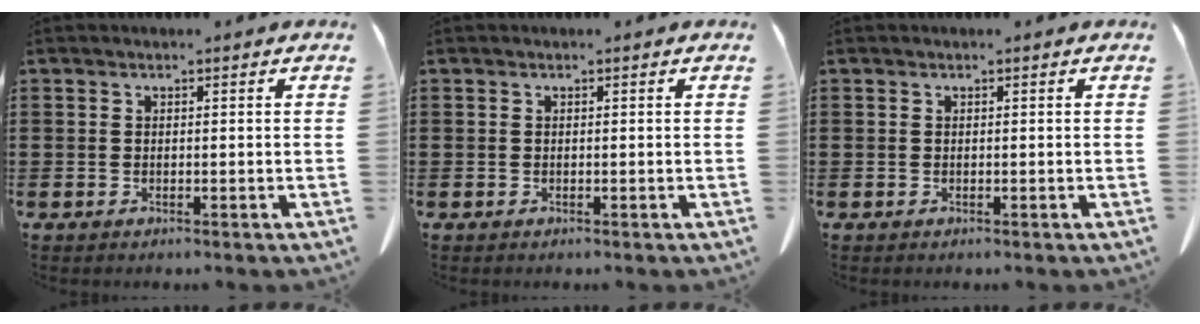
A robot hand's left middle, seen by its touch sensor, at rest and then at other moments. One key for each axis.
{"total": 0.0}
{"total": 0.0}